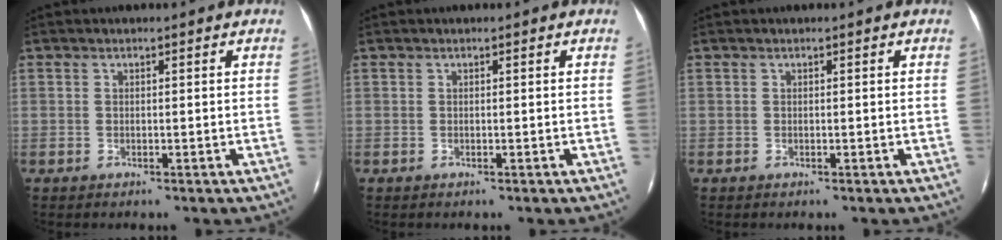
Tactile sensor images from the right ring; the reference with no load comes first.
{"total": 0.0}
{"total": 0.0}